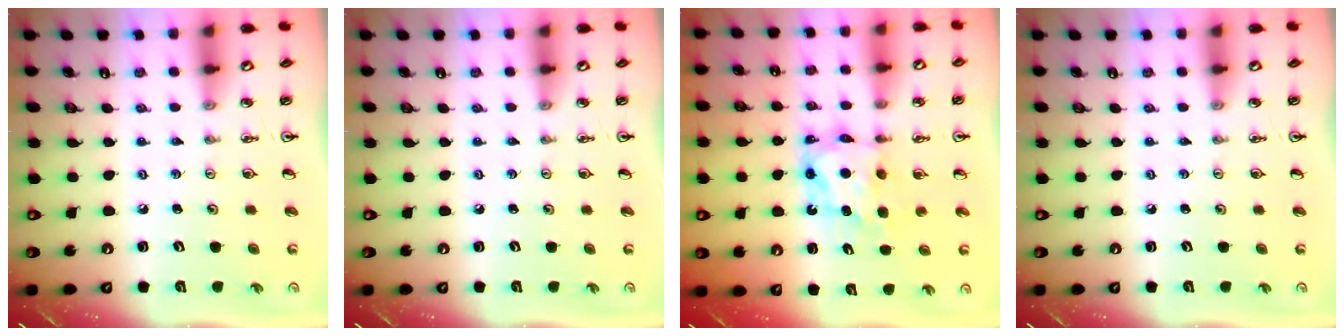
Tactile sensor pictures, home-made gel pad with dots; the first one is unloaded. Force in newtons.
{"total": 0.0}
{"total": 6.6, "press": 6.6, "slide": 0.6}
{"total": 0.0}